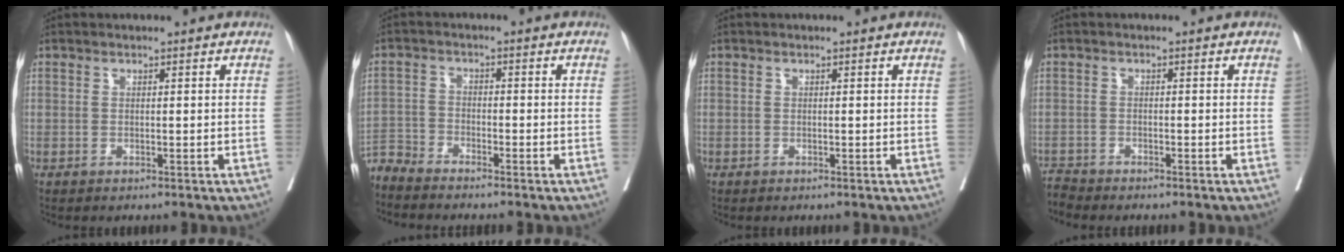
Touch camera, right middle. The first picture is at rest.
{"total": 3.9, "force": [-3.9, -0.2, -0.2], "torque": [0.012, -0.012, -0.077]}
{"total": 0.8, "force": [-0.1, 0.7, -0.1], "torque": [0.005, 0.006, -0.007]}
{"total": 2.1, "force": [-2.0, -0.3, -0.5], "torque": [0.010, -0.013, -0.038]}